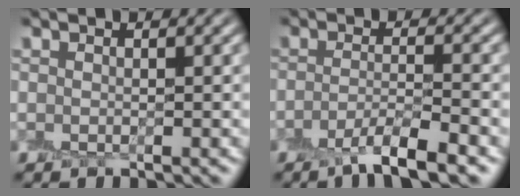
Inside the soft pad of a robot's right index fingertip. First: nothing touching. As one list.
[{"total": 4.5, "force": [-2.6, 0.7, 3.6], "torque": [-0.058, -0.001, -0.055]}]